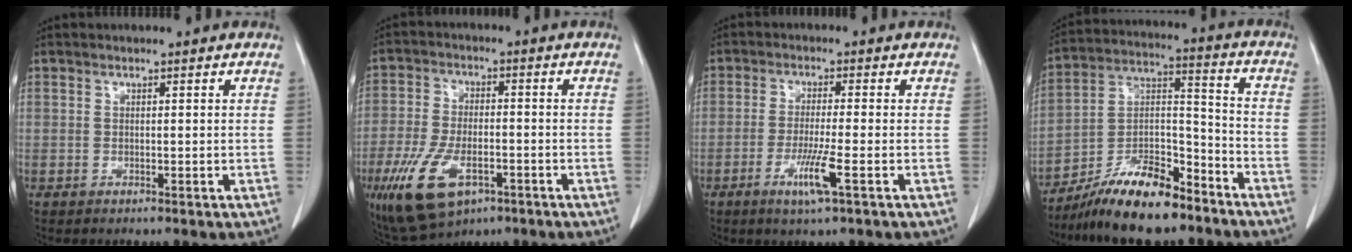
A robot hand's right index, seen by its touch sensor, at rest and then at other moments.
{"total": 12.1, "force": [-5.8, 5.9, 8.8], "torque": [-0.184, -0.008, -0.093]}
{"total": 5.4, "force": [-2.3, -0.3, 4.9], "torque": [-0.093, -0.012, -0.041]}
{"total": 14.3, "force": [-11.4, 3.6, 8.0], "torque": [-0.144, 0.019, -0.200]}